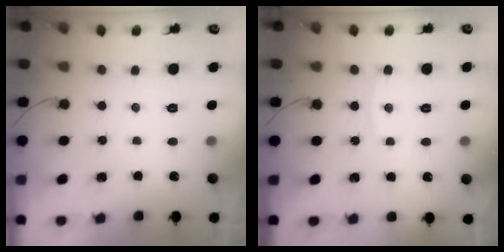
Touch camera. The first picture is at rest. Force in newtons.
{"total": 2.7, "press": 2.7, "slide": 0.4}